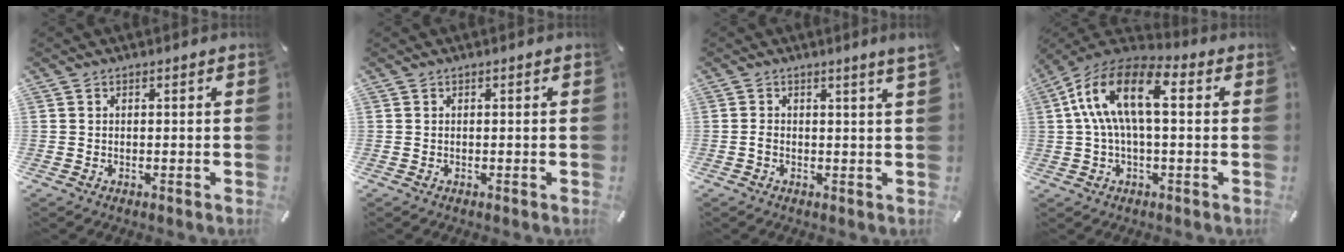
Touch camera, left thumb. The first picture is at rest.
{"total": 0.0}
{"total": 2.6, "force": [0.3, 0.3, 2.5], "torque": [-0.047, -0.001, 0.006]}
{"total": 14.2, "force": [2.2, 7.0, 12.1], "torque": [-0.261, 0.002, 0.035]}